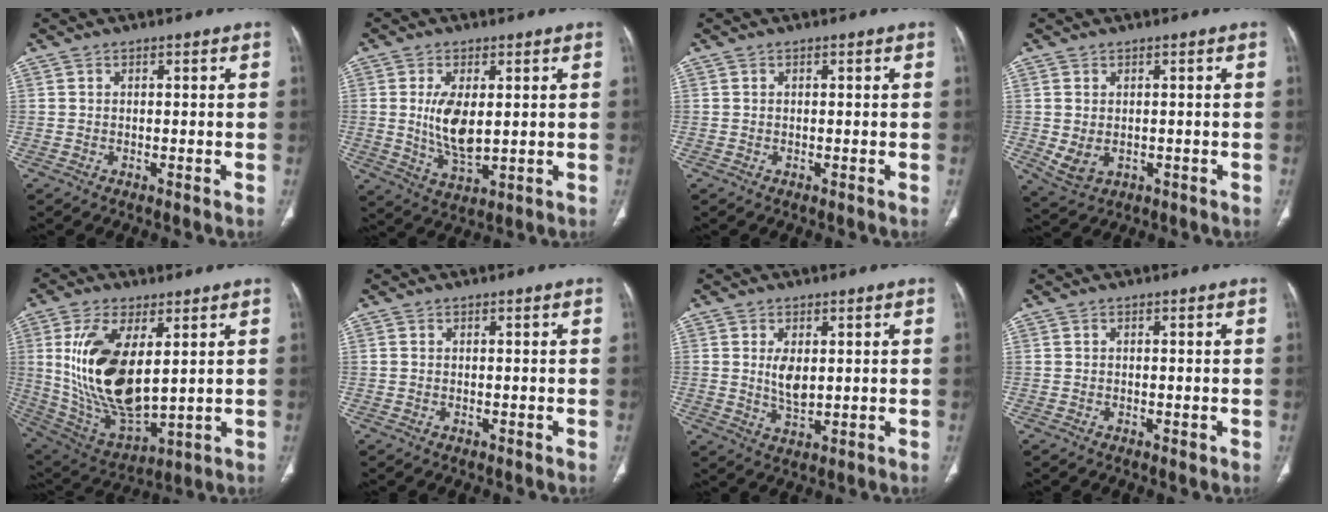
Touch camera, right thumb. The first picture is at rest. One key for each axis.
{"total": 8.7, "fx": 0.9, "fy": 4.1, "fz": 7.6, "tx": -0.143, "ty": -0.018, "tz": 0.028}
{"total": 0.0}
{"total": 4.4, "fx": -0.4, "fy": 3.3, "fz": 3.0, "tx": -0.057, "ty": -0.004, "tz": 0.011}
{"total": 19.7, "fx": 3.9, "fy": 9.5, "fz": 16.9, "tx": -0.325, "ty": -0.026, "tz": 0.091}
{"total": 0.0}
{"total": 4.8, "fx": 0.8, "fy": 2.5, "fz": 4.0, "tx": -0.069, "ty": -0.013, "tz": 0.022}
{"total": 0.7, "fx": -0.2, "fy": 0.4, "fz": 0.5, "tx": -0.009, "ty": -0.001, "tz": -0.002}